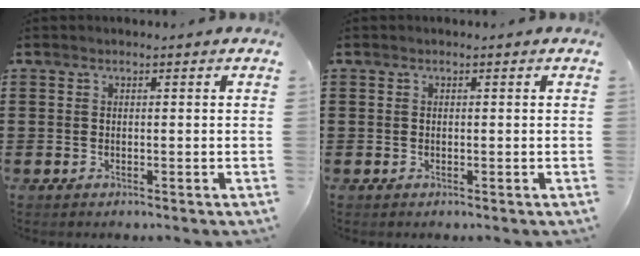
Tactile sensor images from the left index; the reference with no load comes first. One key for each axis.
{"total": 0.0}